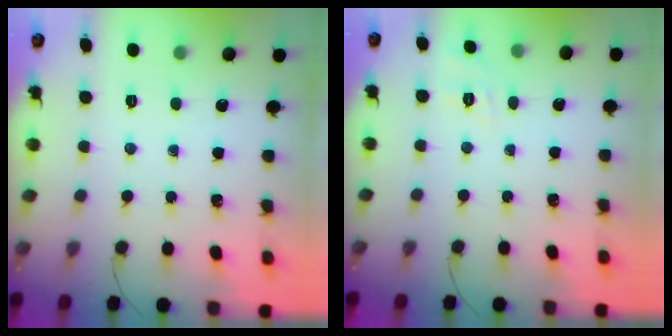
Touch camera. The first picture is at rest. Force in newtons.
{"total": 5.8, "press": 5.5, "slide": 2.0}